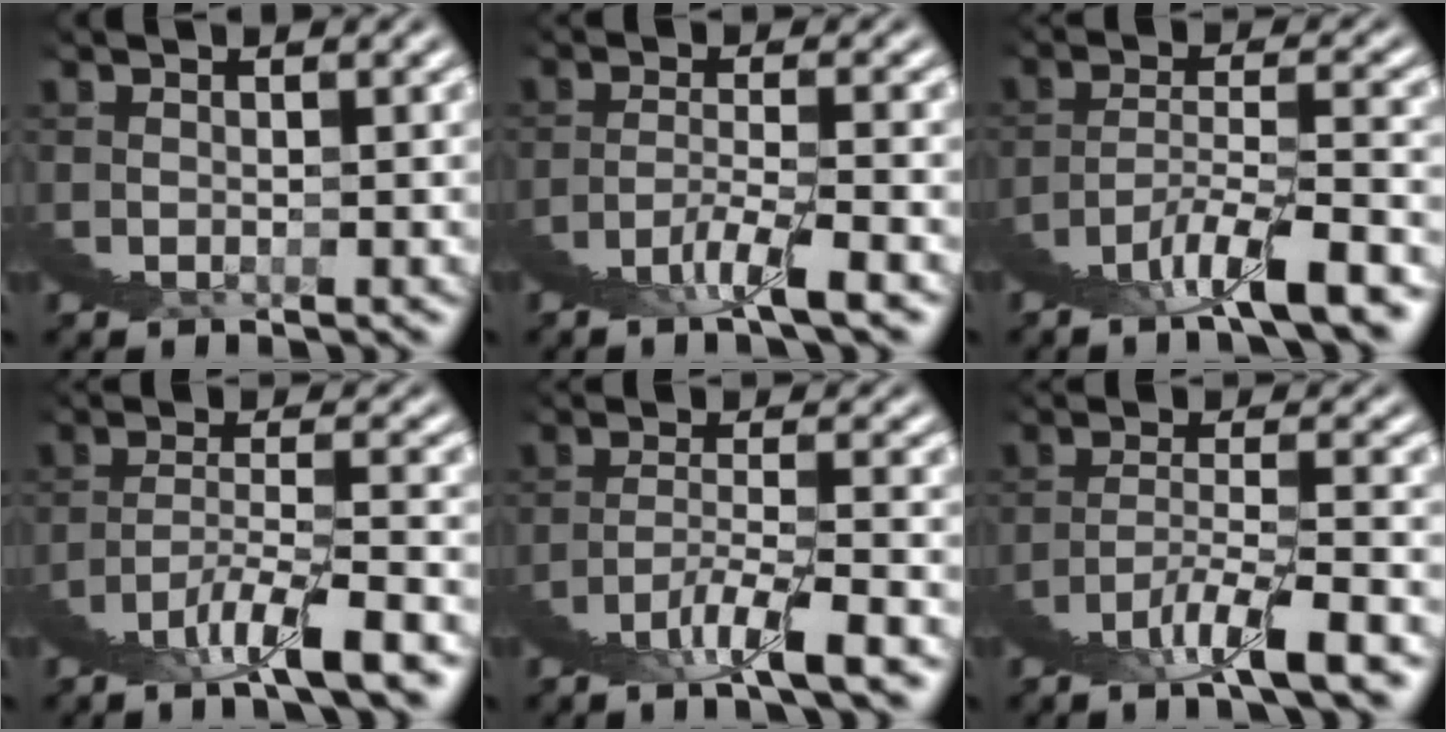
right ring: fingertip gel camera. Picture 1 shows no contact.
{"total": 2.4, "force": [-0.5, 0.3, 2.4], "torque": [-0.037, 0.009, -0.012]}
{"total": 5.5, "force": [-0.3, 2.6, 4.8], "torque": [-0.064, 0.023, -0.018]}
{"total": 4.5, "force": [-0.1, 1.9, 4.1], "torque": [-0.054, 0.022, -0.015]}
{"total": 3.5, "force": [0.1, 1.2, 3.3], "torque": [-0.049, 0.019, -0.009]}
{"total": 4.1, "force": [0.1, 1.5, 3.8], "torque": [-0.054, 0.021, -0.010]}